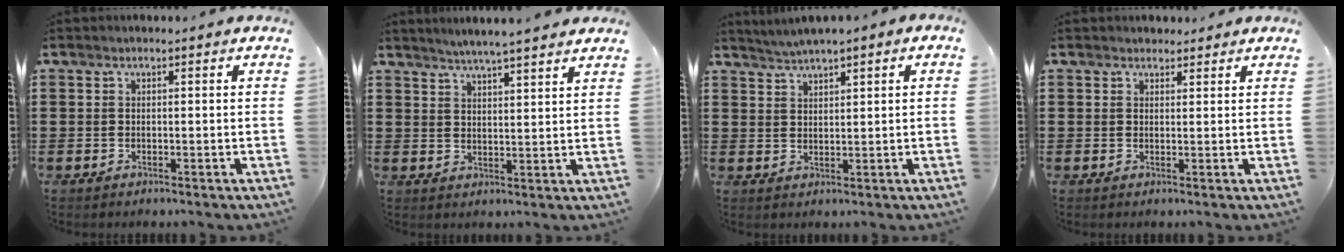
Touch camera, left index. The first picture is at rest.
{"total": 3.7, "force": [3.5, -0.7, 0.9], "torque": [-0.029, -0.014, 0.061]}
{"total": 1.5, "force": [1.5, -0.1, 0.3], "torque": [-0.010, -0.001, 0.028]}
{"total": 1.6, "force": [1.4, 0.7, 0.1], "torque": [-0.006, 0.004, 0.029]}